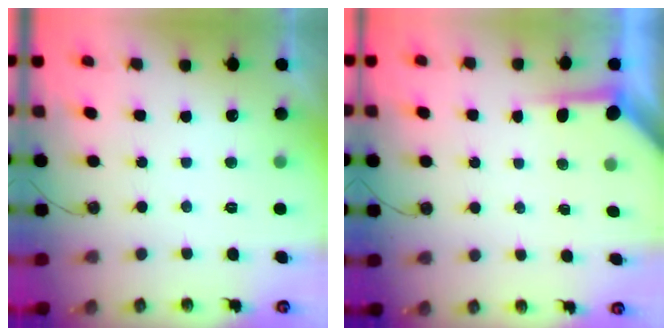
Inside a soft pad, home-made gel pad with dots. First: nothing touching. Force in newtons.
{"total": 3.8, "press": 3.8, "slide": 0.2}